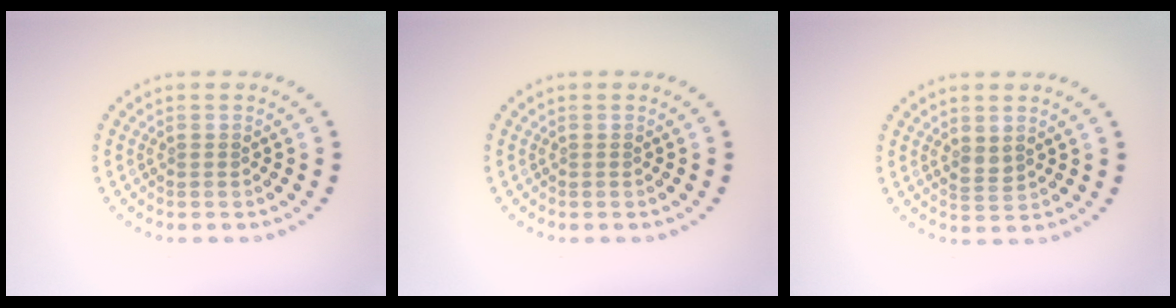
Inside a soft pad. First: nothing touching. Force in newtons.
{"total": 0.0}
{"total": 1.2, "press": 1.2, "slide": 0.4}